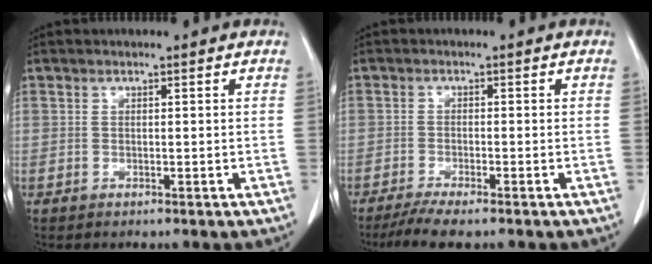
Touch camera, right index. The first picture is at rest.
{"total": 5.3, "force": [-4.1, 0.3, 3.3], "torque": [-0.054, -0.012, -0.070]}